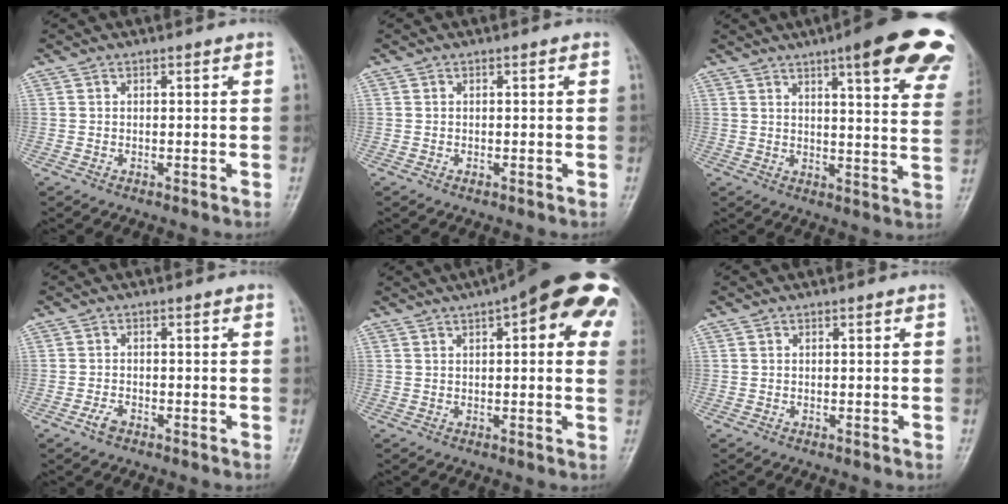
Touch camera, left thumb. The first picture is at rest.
{"total": 0.5, "force": [-0.1, 0.3, 0.4], "torque": [-0.006, 0.003, -0.001]}
{"total": 21.0, "force": [12.9, 4.4, 16.0], "torque": [-0.177, -0.035, 0.147]}
{"total": 2.0, "force": [-1.2, 1.0, 1.2], "torque": [-0.027, 0.006, -0.024]}
{"total": 19.6, "force": [8.3, 6.5, 16.6], "torque": [-0.203, 0.021, 0.100]}
{"total": 0.0}